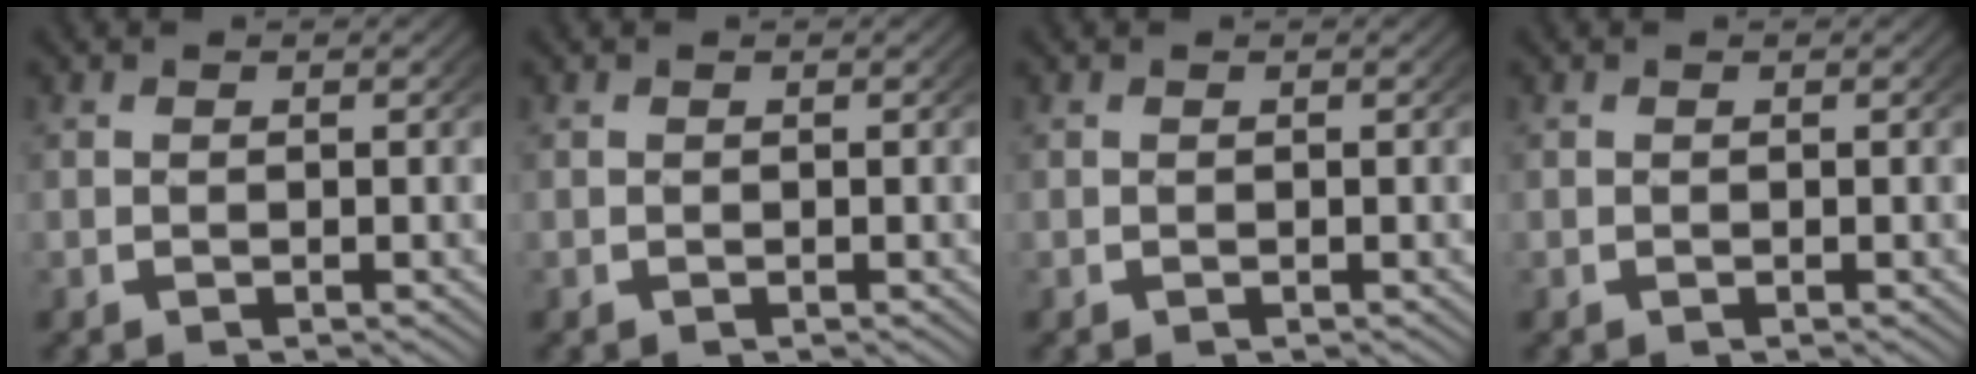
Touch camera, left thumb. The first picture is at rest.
{"total": 0.0}
{"total": 0.0}
{"total": 0.0}